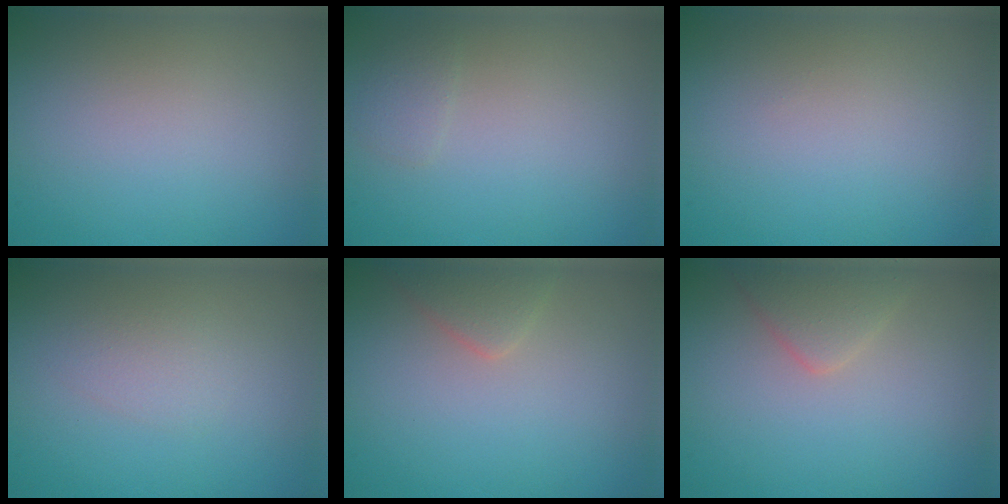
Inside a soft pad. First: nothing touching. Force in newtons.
{"total": 0.9, "press": 0.9, "slide": 0.0}
{"total": 0.0}
{"total": 1.4, "press": 1.4, "slide": 0.0}
{"total": 1.9, "press": 1.9, "slide": 0.0}
{"total": 2.2, "press": 2.2, "slide": 0.1}